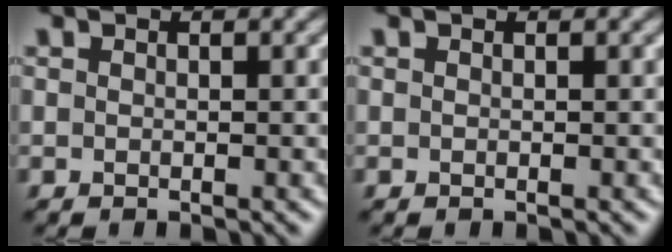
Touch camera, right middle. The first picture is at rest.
{"total": 0.0}